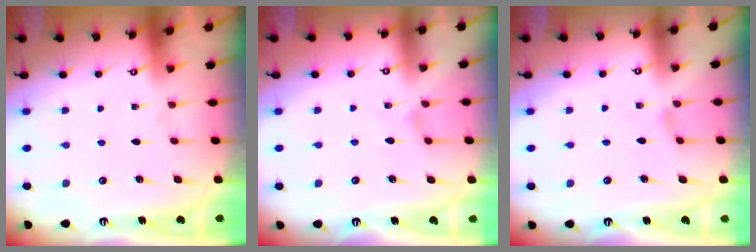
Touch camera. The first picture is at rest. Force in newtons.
{"total": 1.2, "press": 1.1, "slide": 0.3}
{"total": 1.8, "press": 1.8, "slide": 0.4}